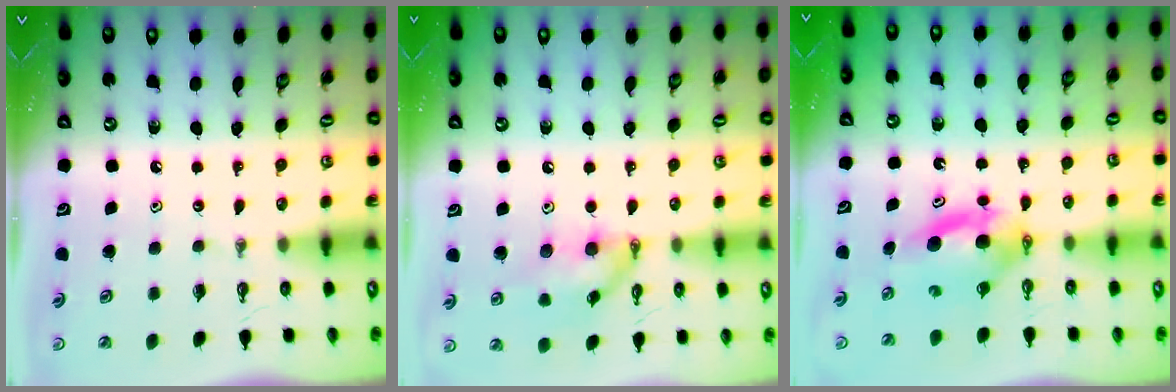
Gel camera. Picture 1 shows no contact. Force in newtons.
{"total": 12.3, "press": 12.2, "slide": 1.3}
{"total": 6.6, "press": 6.0, "slide": 2.8}